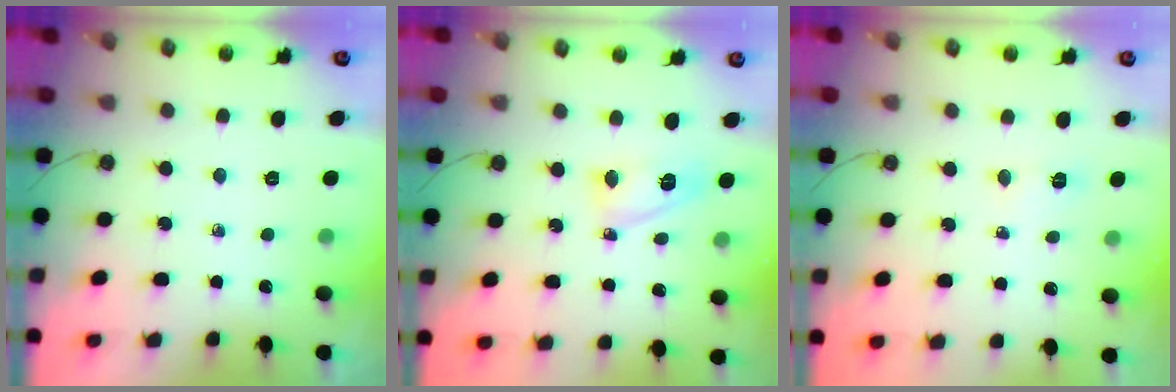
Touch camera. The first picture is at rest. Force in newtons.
{"total": 8.3, "press": 8.2, "slide": 0.8}
{"total": 5.1, "press": 5.0, "slide": 0.6}